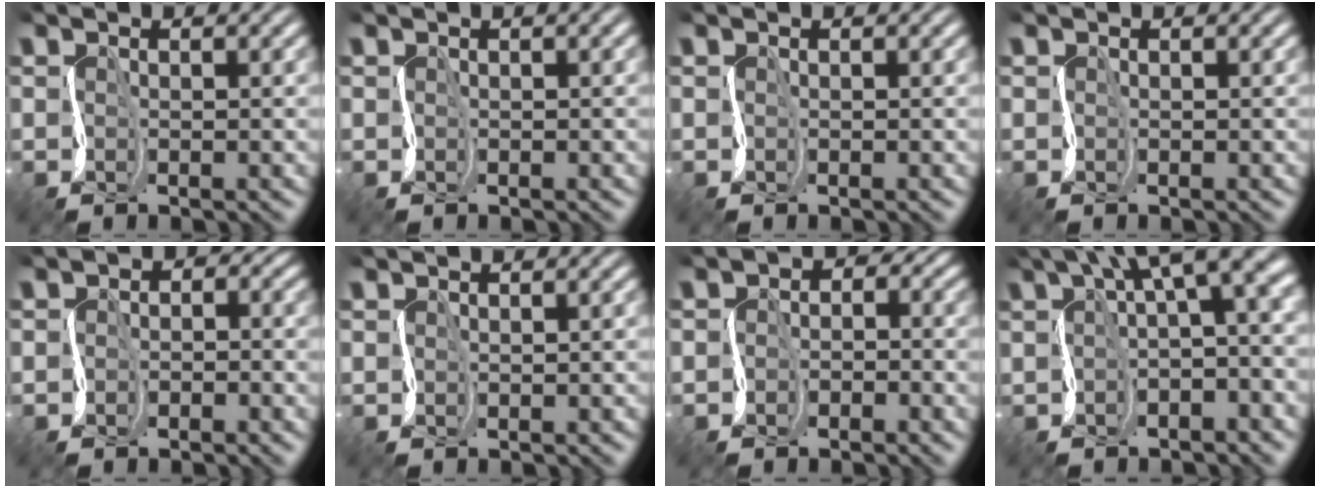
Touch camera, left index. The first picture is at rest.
{"total": 1.4, "force": [0.5, 0.5, 1.3], "torque": [-0.019, 0.003, 0.006]}
{"total": 0.0}
{"total": 0.0}
{"total": 2.1, "force": [-0.8, 1.5, 1.2], "torque": [-0.008, 0.005, -0.021]}
{"total": 0.5, "force": [-0.2, 0.3, 0.4], "torque": [-0.003, -0.002, -0.004]}
{"total": 2.9, "force": [-0.9, 2.1, 1.7], "torque": [-0.012, 0.005, -0.024]}
{"total": 9.3, "force": [2.8, 3.4, 8.2], "torque": [-0.116, 0.018, 0.047]}